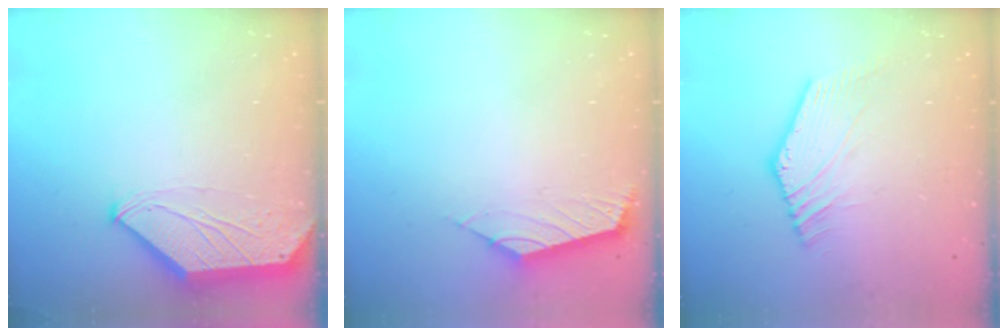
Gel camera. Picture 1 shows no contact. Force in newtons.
{"total": 2.5, "press": 2.4, "slide": 0.6}
{"total": 0.6, "press": 0.0, "slide": 0.6}